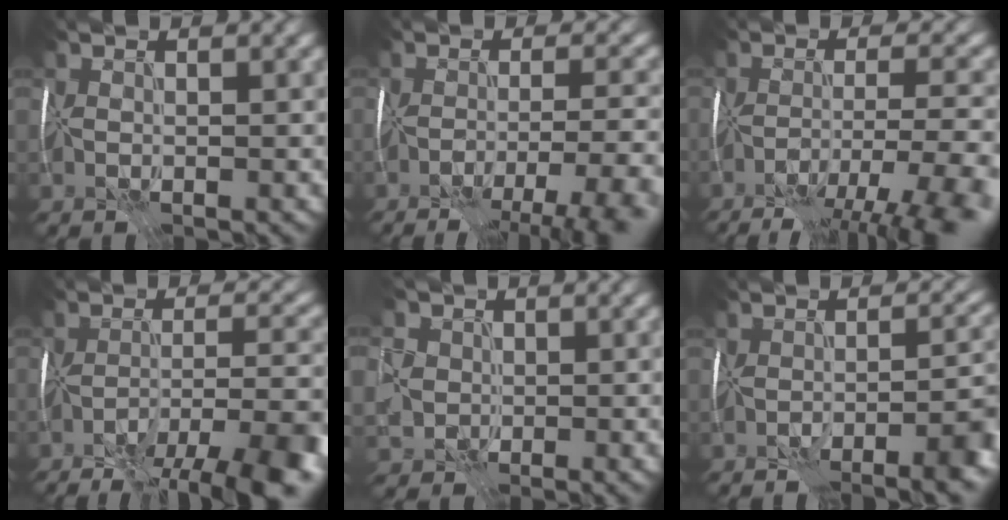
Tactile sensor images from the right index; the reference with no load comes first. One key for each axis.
{"total": 8.2, "fx": -6.4, "fy": 0.8, "fz": 5.2, "tx": -0.073, "ty": -0.018, "tz": -0.083}
{"total": 11.2, "fx": -8.5, "fy": 1.6, "fz": 7.2, "tx": -0.117, "ty": -0.027, "tz": -0.114}
{"total": 9.6, "fx": -7.2, "fy": 1.1, "fz": 6.3, "tx": -0.095, "ty": -0.008, "tz": -0.109}
{"total": 3.3, "fx": -0.3, "fy": 3.1, "fz": 1.2, "tx": -0.035, "ty": 0.009, "tz": -0.013}
{"total": 6.7, "fx": -4.5, "fy": 1.1, "fz": 4.8, "tx": -0.054, "ty": -0.009, "tz": -0.063}